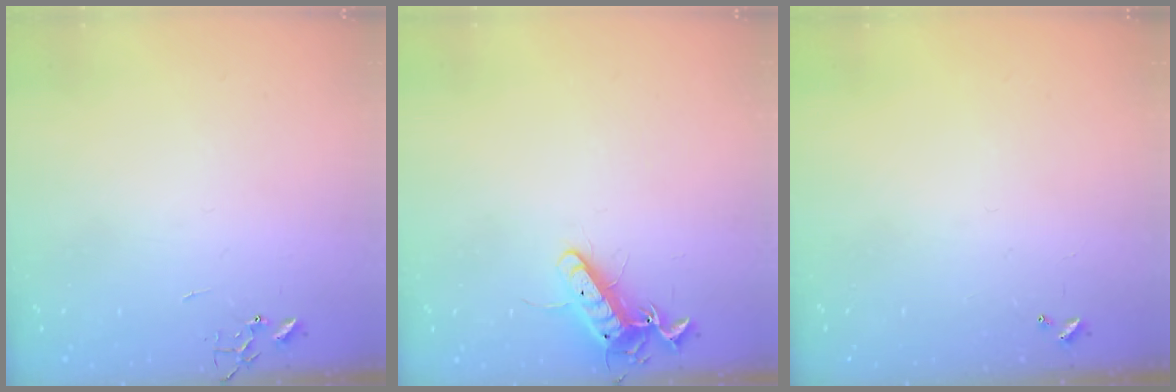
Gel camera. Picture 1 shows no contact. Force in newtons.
{"total": 12.4, "press": 12.4, "slide": 0.9}
{"total": 0.0}